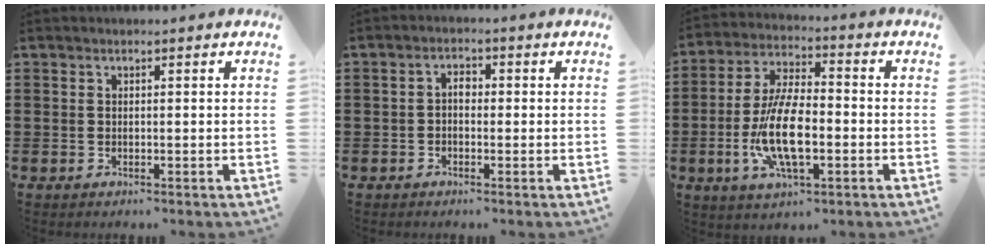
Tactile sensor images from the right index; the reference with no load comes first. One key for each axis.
{"total": 2.1, "fx": -0.3, "fy": 1.2, "fz": 1.7, "tx": -0.032, "ty": 0.006, "tz": -0.007}
{"total": 11.5, "fx": -2.6, "fy": 4.7, "fz": 10.2, "tx": -0.229, "ty": -0.011, "tz": -0.053}